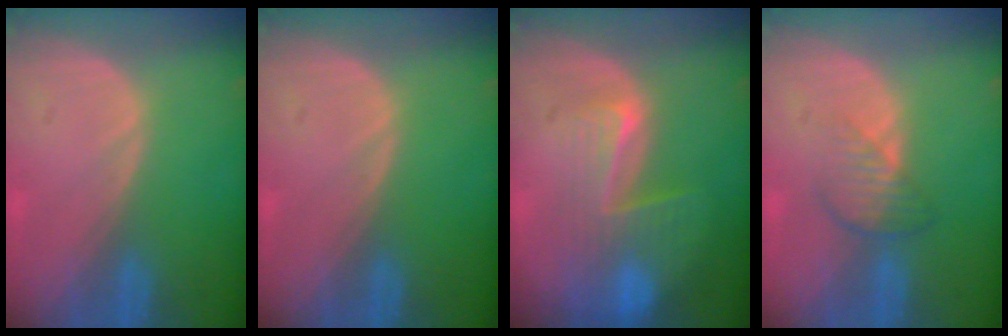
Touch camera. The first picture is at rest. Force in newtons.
{"total": 0.0}
{"total": 8.0, "press": 7.1, "slide": 3.7}
{"total": 3.8, "press": 3.4, "slide": 1.6}